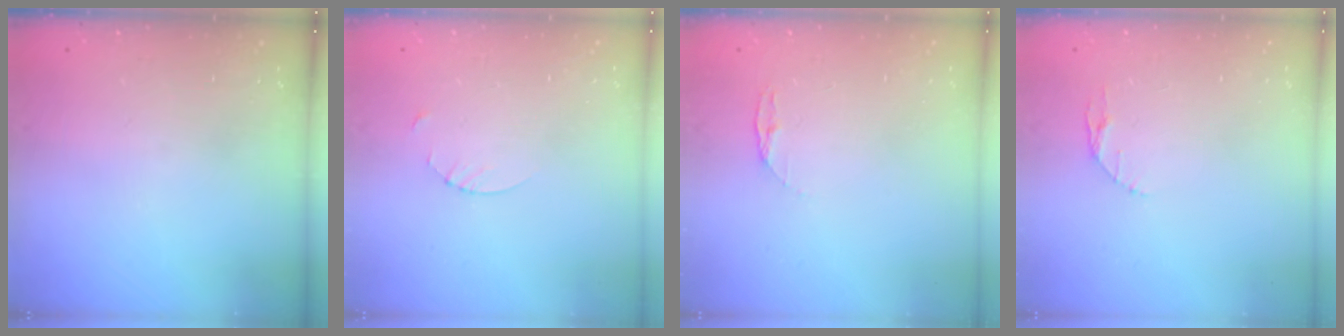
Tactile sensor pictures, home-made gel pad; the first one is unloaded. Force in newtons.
{"total": 2.7, "press": 2.7, "slide": 0.3}
{"total": 3.8, "press": 3.7, "slide": 0.4}
{"total": 2.9, "press": 2.9, "slide": 0.4}